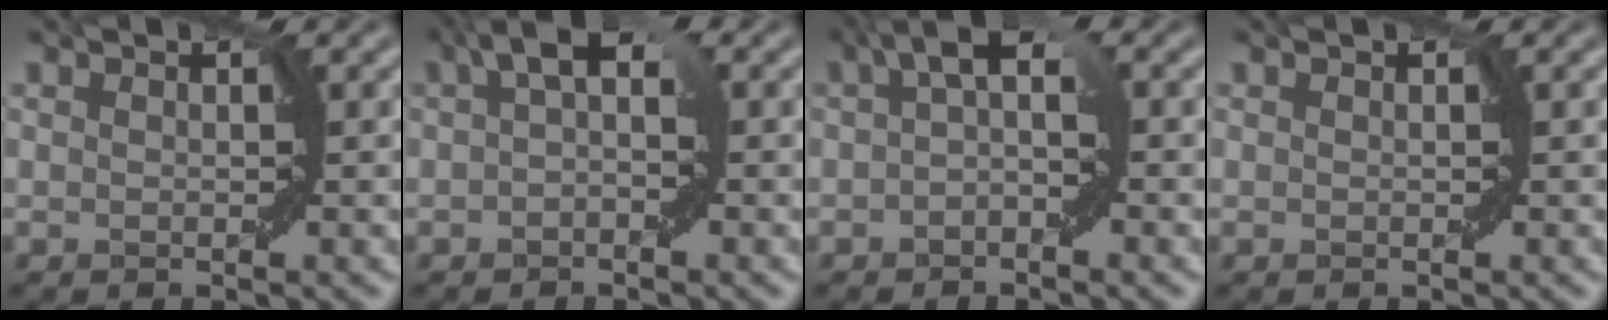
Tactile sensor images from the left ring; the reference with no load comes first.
{"total": 3.1, "force": [0.7, 1.3, 2.7], "torque": [-0.035, 0.013, 0.003]}
{"total": 3.2, "force": [0.4, 1.1, 3.0], "torque": [-0.040, 0.013, -0.003]}
{"total": 0.0}